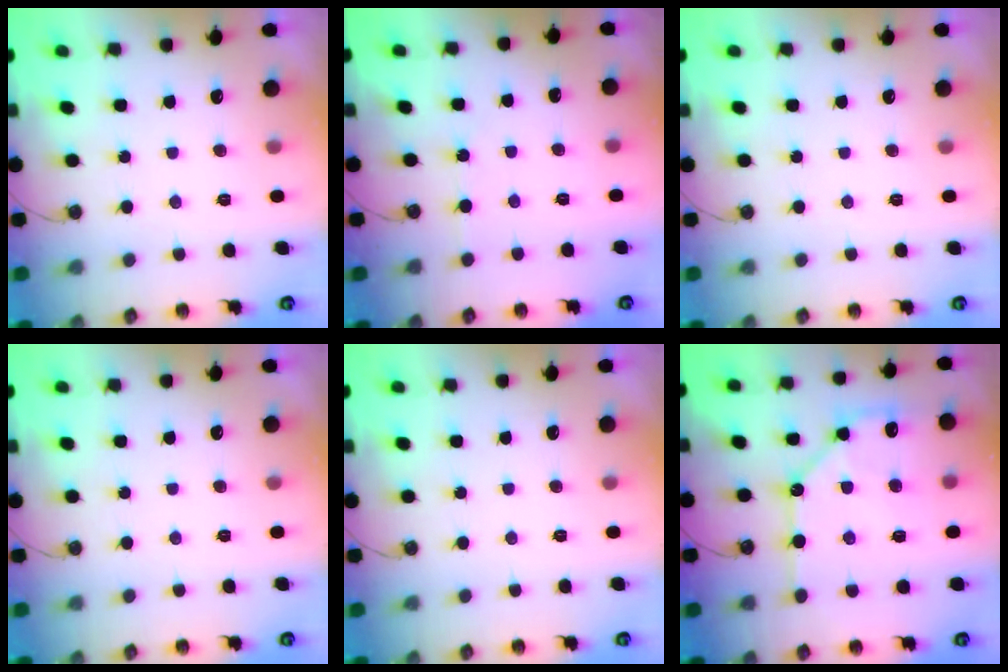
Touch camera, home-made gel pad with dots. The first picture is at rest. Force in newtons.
{"total": 2.8, "press": 2.8, "slide": 0.4}
{"total": 0.0}
{"total": 0.0}
{"total": 0.0}
{"total": 14.0, "press": 13.9, "slide": 1.5}